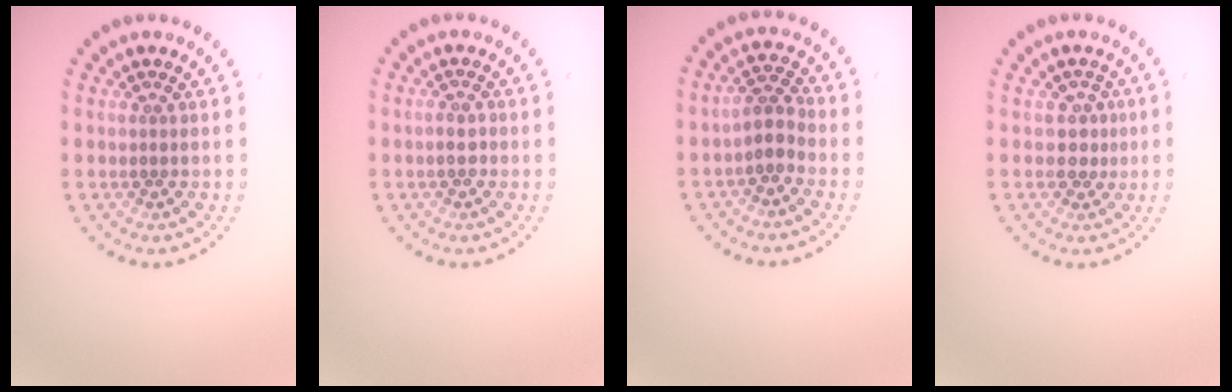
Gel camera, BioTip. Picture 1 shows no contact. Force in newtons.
{"total": 1.2, "press": 1.2, "slide": 0.3}
{"total": 2.2, "press": 1.9, "slide": 1.2}
{"total": 1.7, "press": 1.4, "slide": 1.1}